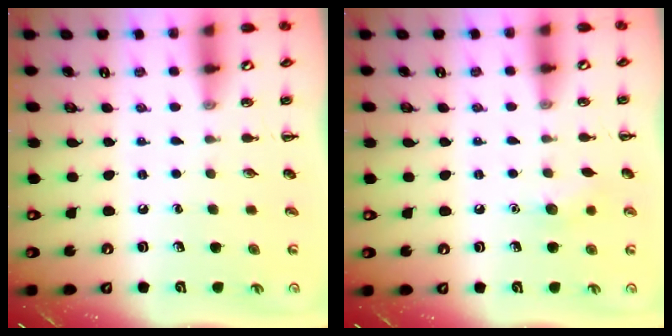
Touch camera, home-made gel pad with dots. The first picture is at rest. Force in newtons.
{"total": 6.5, "press": 6.3, "slide": 1.7}